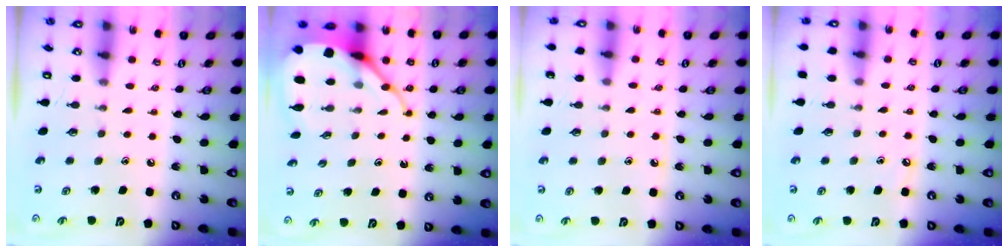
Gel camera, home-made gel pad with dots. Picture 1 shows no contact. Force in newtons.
{"total": 9.2, "press": 9.1, "slide": 1.1}
{"total": 4.2, "press": 4.1, "slide": 0.6}
{"total": 3.2, "press": 3.2, "slide": 0.4}